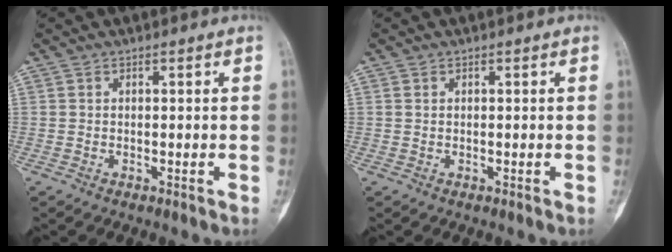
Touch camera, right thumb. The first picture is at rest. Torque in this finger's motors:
{"motor_torque": [-0.32, -0.10, 0.20, 0.11, -0.03]}